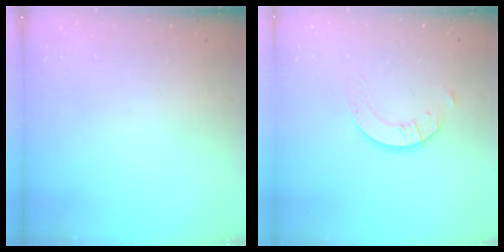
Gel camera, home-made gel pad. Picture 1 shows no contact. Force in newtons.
{"total": 2.3, "press": 2.3, "slide": 0.2}